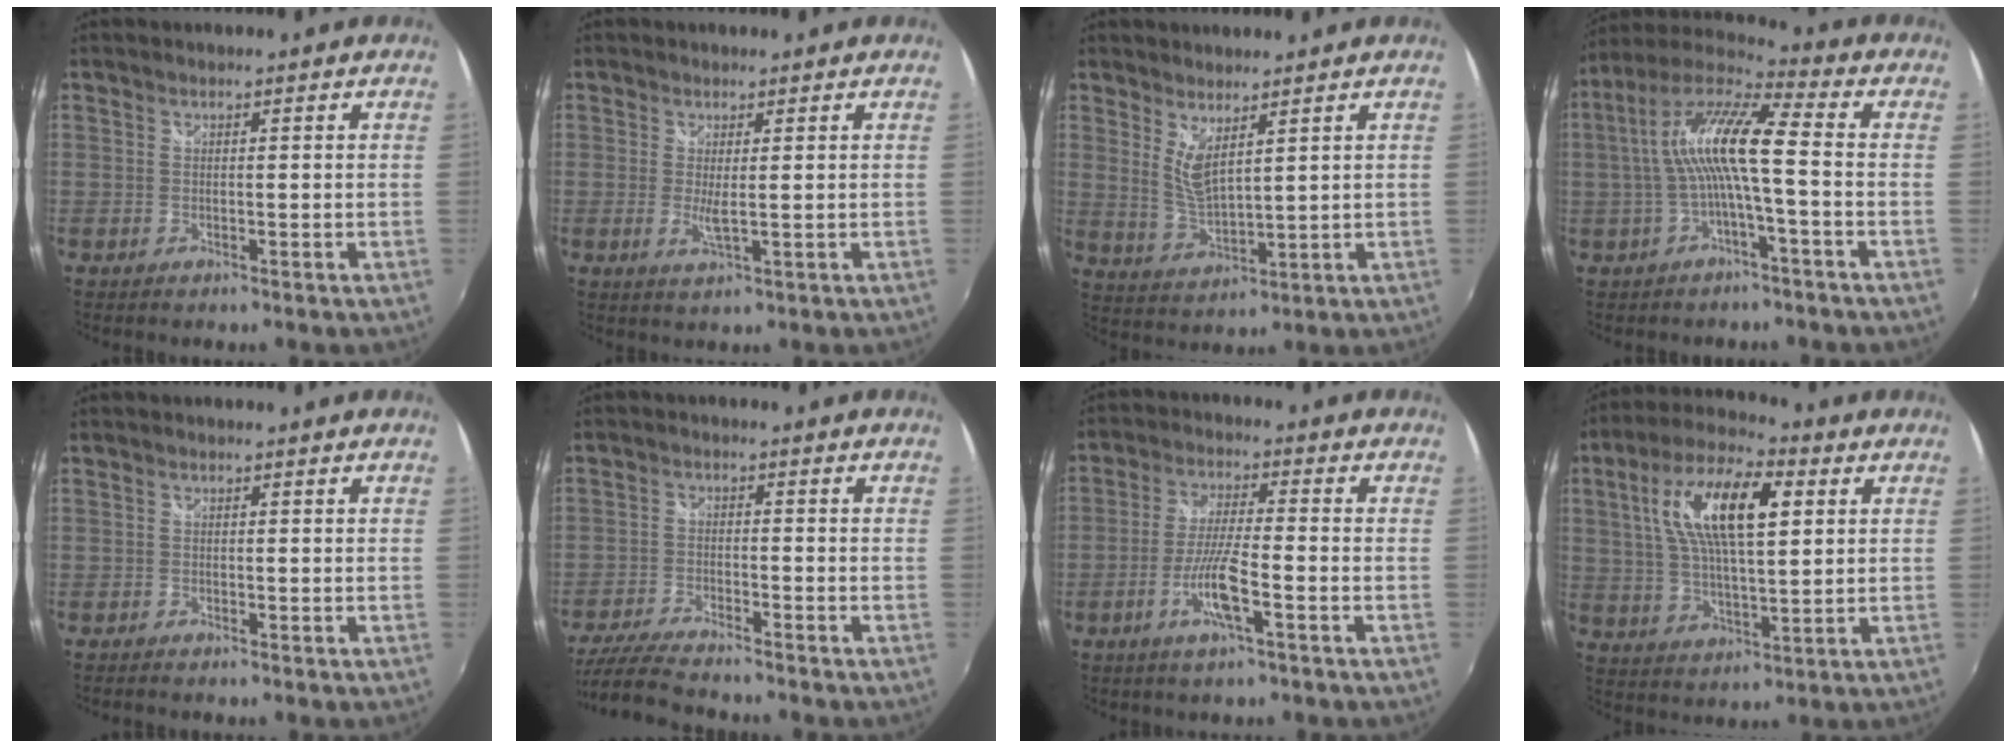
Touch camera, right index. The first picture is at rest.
{"total": 2.4, "force": [0.1, 0.2, 2.4], "torque": [-0.046, -0.008, 0.000]}
{"total": 5.2, "force": [3.3, 1.6, 3.7], "torque": [-0.068, -0.013, 0.066]}
{"total": 12.4, "force": [-0.9, 1.5, 12.2], "torque": [-0.237, 0.017, -0.018]}
{"total": 0.9, "force": [-0.8, 0.3, 0.3], "torque": [-0.010, -0.005, -0.018]}
{"total": 10.5, "force": [-9.4, 1.4, 4.5], "torque": [-0.117, -0.023, -0.171]}
{"total": 7.9, "force": [-3.6, 0.6, 7.0], "torque": [-0.141, -0.005, -0.069]}
{"total": 15.4, "force": [4.5, 5.7, 13.6], "torque": [-0.254, 0.022, 0.076]}